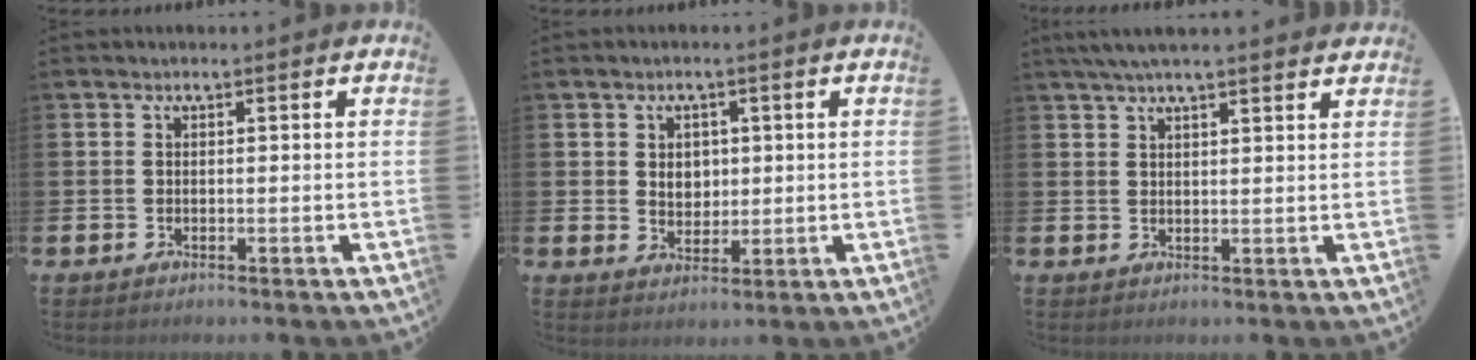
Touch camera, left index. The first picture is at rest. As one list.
[{"total": 2.8, "force": [1.2, 2.3, 1.1], "torque": [-0.005, 0.002, 0.014]}, {"total": 4.1, "force": [3.7, 0.2, 1.8], "torque": [-0.043, -0.003, 0.067]}]